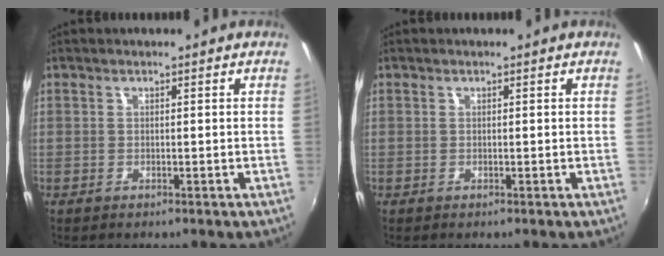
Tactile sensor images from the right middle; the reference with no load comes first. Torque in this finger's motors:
{"motor_torque": [-0.01, 0.00, 0.00, 0.00]}